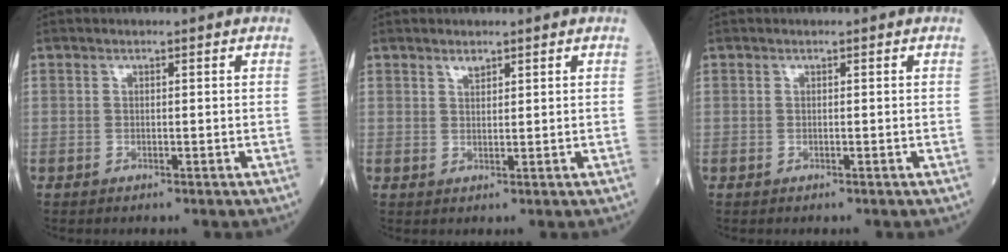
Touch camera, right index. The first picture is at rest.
{"total": 1.3, "force": [1.1, 0.5, 0.6], "torque": [-0.010, -0.004, 0.020]}
{"total": 0.0}